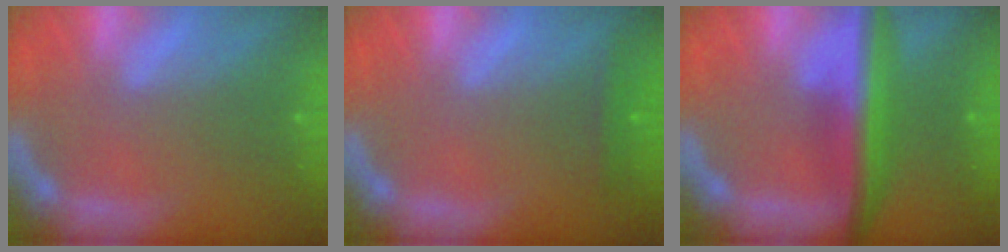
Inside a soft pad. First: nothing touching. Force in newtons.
{"total": 1.4}
{"total": 7.1}